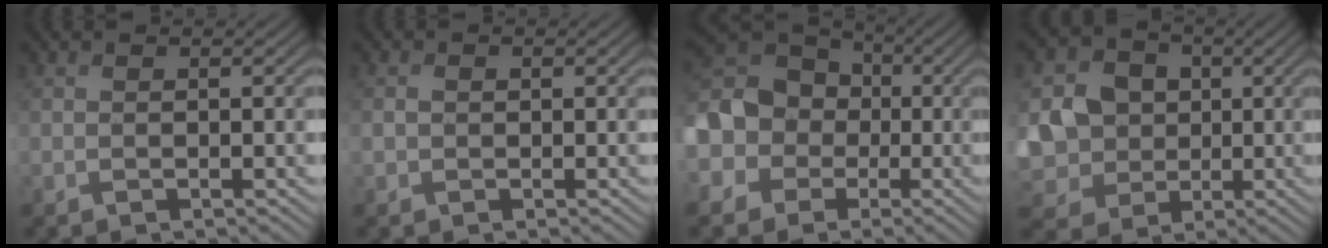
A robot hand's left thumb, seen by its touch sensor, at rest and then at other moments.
{"total": 1.2, "force": [0.1, 1.0, 0.7], "torque": [-0.017, 0.000, 0.000]}
{"total": 15.6, "force": [-1.0, 13.4, 7.8], "torque": [-0.225, -0.011, -0.058]}
{"total": 10.6, "force": [0.1, 9.6, 4.4], "torque": [-0.139, -0.021, -0.018]}